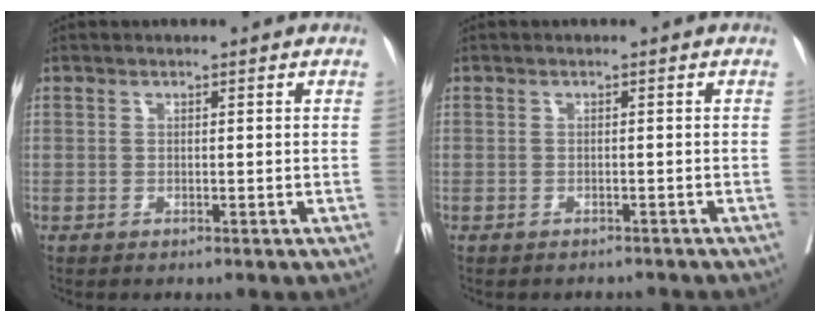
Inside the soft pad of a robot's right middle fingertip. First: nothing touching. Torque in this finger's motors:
{"motor_torque": [0.34, -0.59, 0.05, -0.01]}